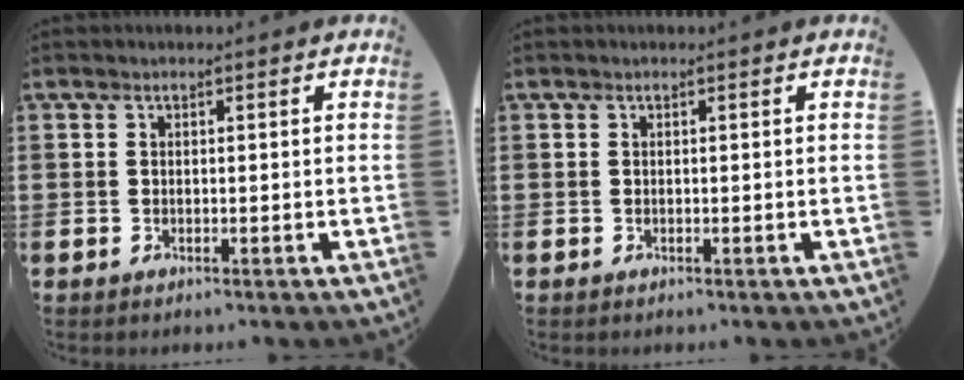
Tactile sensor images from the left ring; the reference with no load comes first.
{"total": 0.0}